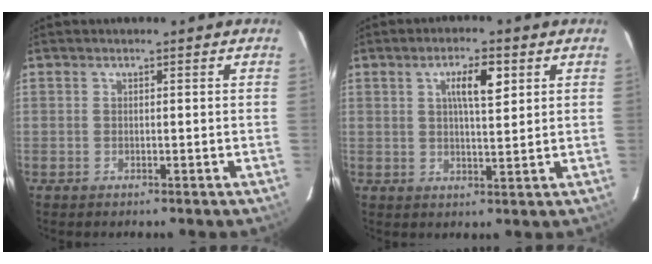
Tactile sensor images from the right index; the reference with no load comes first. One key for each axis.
{"total": 5.6, "fx": 2.2, "fy": 1.1, "fz": 5.0, "tx": -0.088, "ty": 0.006, "tz": 0.037}